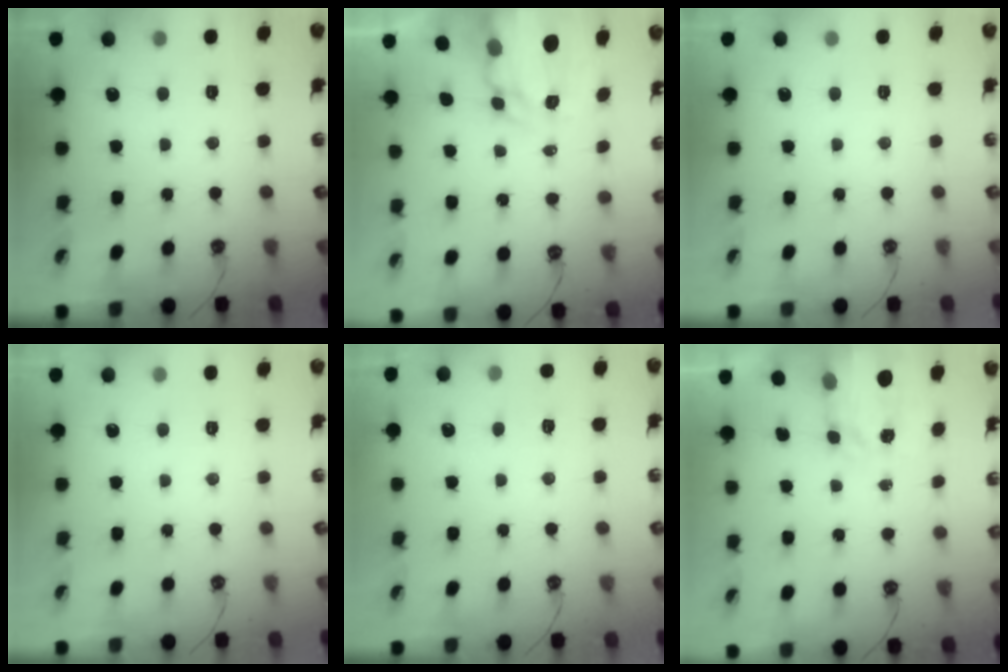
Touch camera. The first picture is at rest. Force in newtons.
{"total": 6.4, "press": 6.4, "slide": 0.6}
{"total": 0.0}
{"total": 0.0}
{"total": 3.9, "press": 3.9, "slide": 0.4}
{"total": 3.6, "press": 3.5, "slide": 0.4}